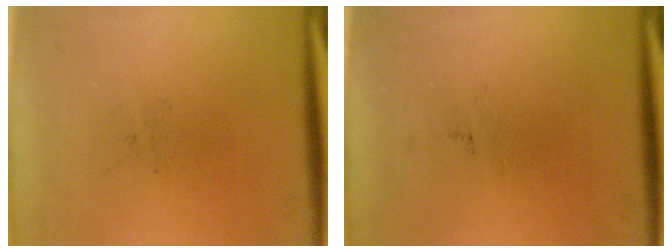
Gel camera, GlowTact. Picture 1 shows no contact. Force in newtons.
{"total": 0.0}